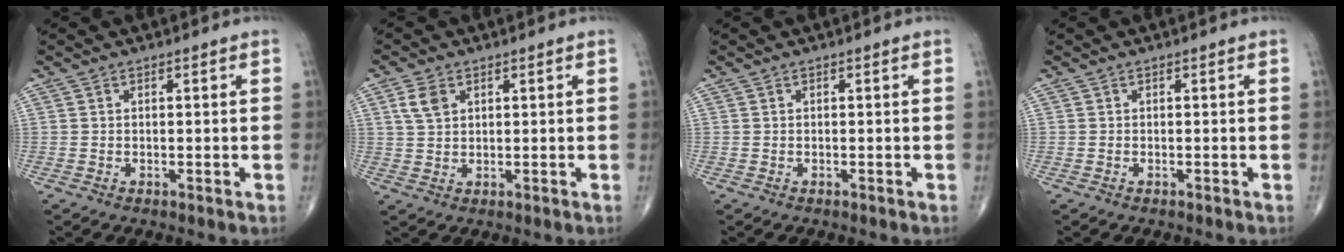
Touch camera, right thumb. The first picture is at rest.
{"total": 4.0, "force": [1.7, 2.6, 2.5], "torque": [-0.044, 0.001, 0.037]}
{"total": 0.0}
{"total": 0.0}